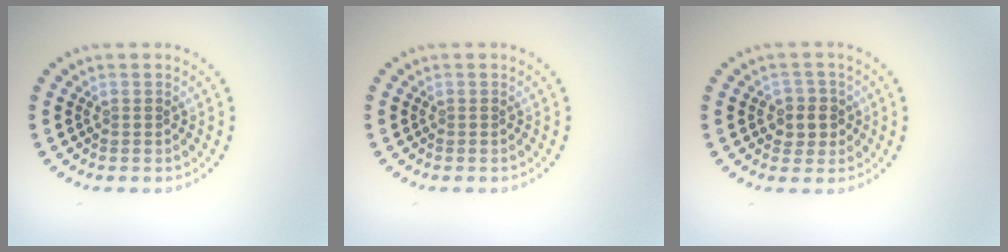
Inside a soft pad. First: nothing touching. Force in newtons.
{"total": 0.0}
{"total": 2.3, "press": 2.1, "slide": 1.0}